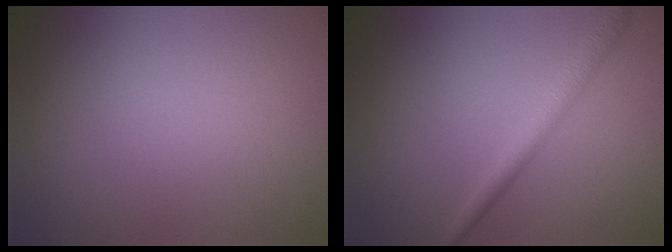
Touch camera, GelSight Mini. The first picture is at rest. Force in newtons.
{"total": 2.2, "press": 2.2, "slide": 0.1}